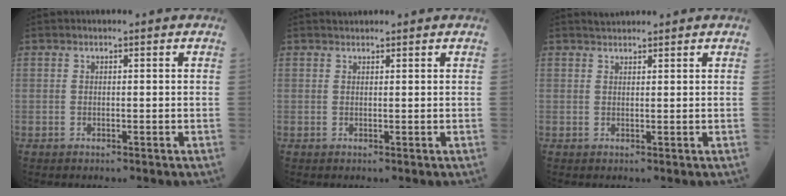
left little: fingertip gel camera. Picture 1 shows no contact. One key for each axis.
{"total": 0.8, "fx": 0.8, "fy": 0.2, "fz": 0.0, "tx": -0.010, "ty": 0.008, "tz": 0.016}
{"total": 1.5, "fx": 1.5, "fy": 0.2, "fz": 0.1, "tx": -0.009, "ty": 0.014, "tz": 0.030}